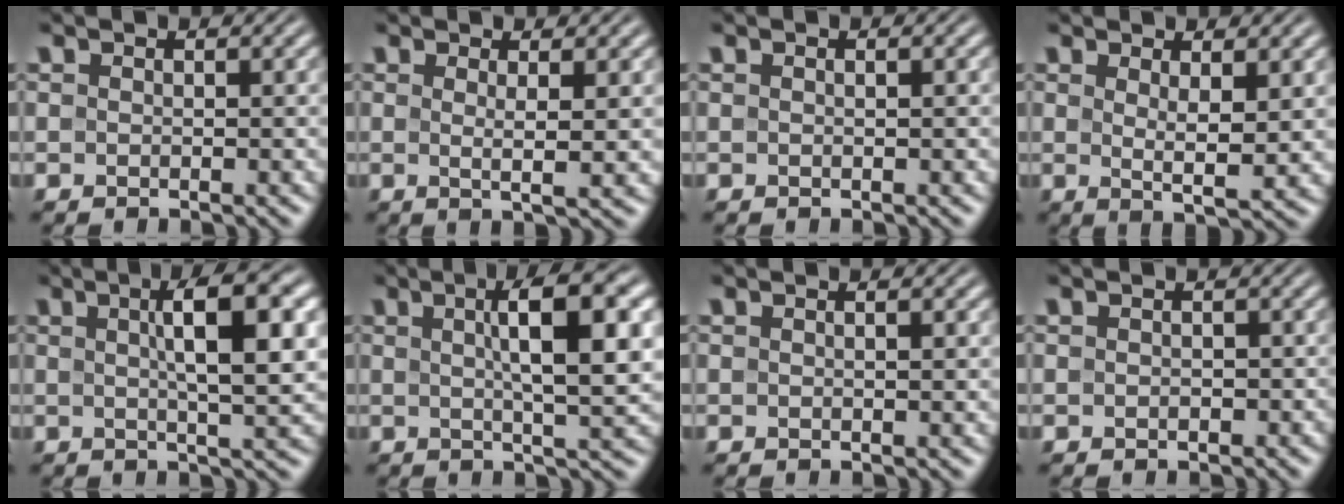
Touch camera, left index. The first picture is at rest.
{"total": 2.7, "force": [0.6, 0.5, 2.6], "torque": [-0.043, -0.004, 0.007]}
{"total": 0.5, "force": [0.1, 0.1, 0.5], "torque": [-0.010, 0.003, 0.002]}
{"total": 3.2, "force": [1.1, 0.6, 3.0], "torque": [-0.052, -0.014, 0.022]}
{"total": 7.3, "force": [1.7, 1.8, 6.8], "torque": [-0.088, 0.014, 0.023]}
{"total": 8.0, "force": [1.9, 1.9, 7.6], "torque": [-0.100, 0.013, 0.025]}
{"total": 0.8, "force": [0.2, 0.1, 0.8], "torque": [-0.013, 0.004, 0.002]}
{"total": 0.7, "force": [-0.2, 0.6, 0.4], "torque": [-0.004, -0.004, -0.003]}